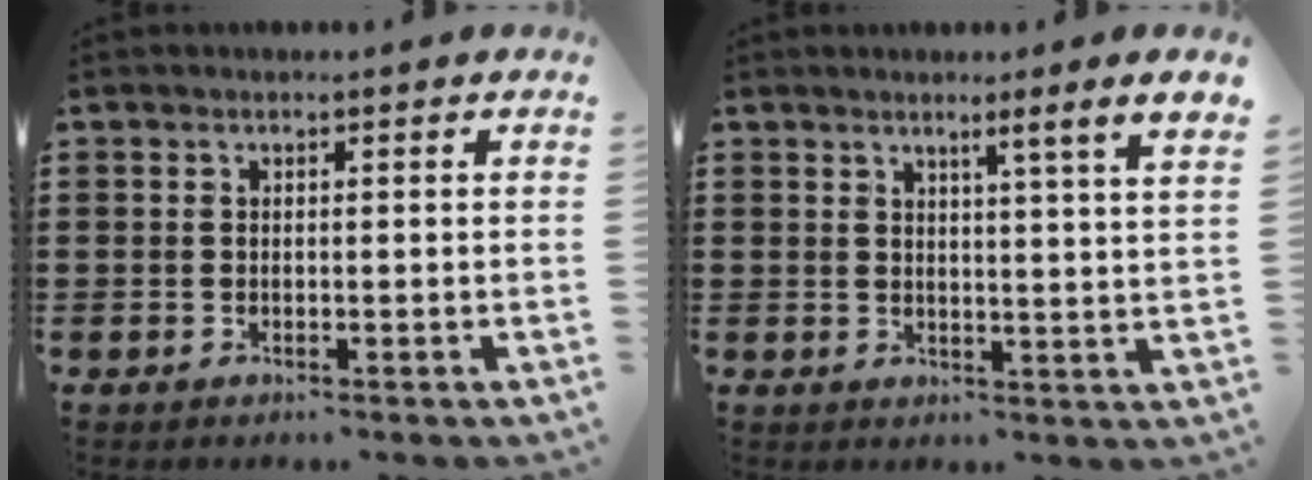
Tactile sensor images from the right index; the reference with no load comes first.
{"total": 2.7, "force": [1.7, -1.1, 1.8], "torque": [-0.025, -0.017, 0.021]}